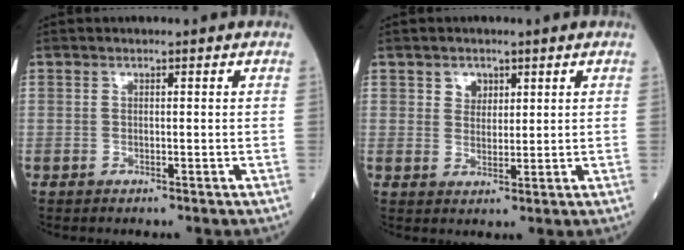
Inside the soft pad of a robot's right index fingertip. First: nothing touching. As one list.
[{"total": 2.6, "force": [1.5, 2.0, 0.9], "torque": [-0.014, 0.001, 0.025]}]